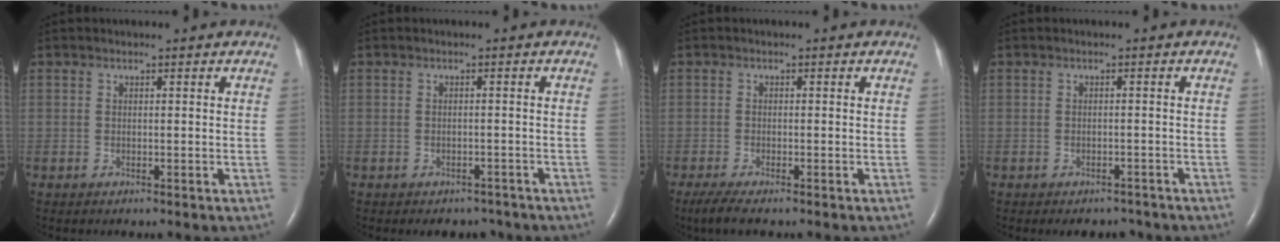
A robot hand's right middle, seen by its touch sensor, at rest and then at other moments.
{"total": 3.8, "force": [-3.3, 1.9, 0.4], "torque": [-0.004, 0.009, -0.037]}
{"total": 3.6, "force": [-2.6, 0.6, 2.4], "torque": [-0.052, -0.012, -0.046]}
{"total": 4.0, "force": [-3.5, 1.8, 0.8], "torque": [-0.005, 0.006, -0.041]}